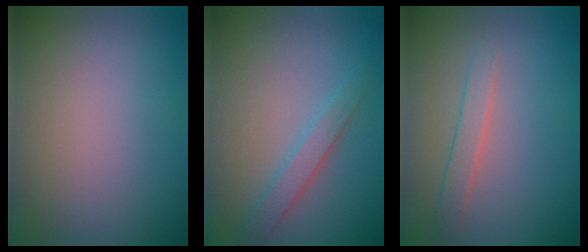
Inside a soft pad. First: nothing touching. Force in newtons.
{"total": 2.0, "press": 2.0, "slide": 0.1}
{"total": 1.5, "press": 1.5, "slide": 0.0}